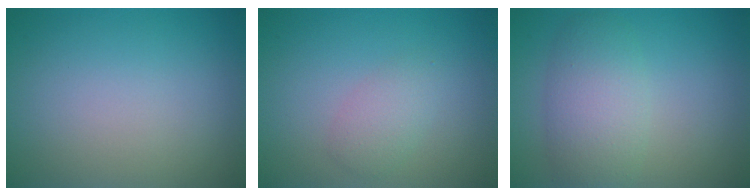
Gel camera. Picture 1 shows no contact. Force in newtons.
{"total": 2.0, "press": 2.0, "slide": 0.0}
{"total": 4.8, "press": 4.8, "slide": 0.3}